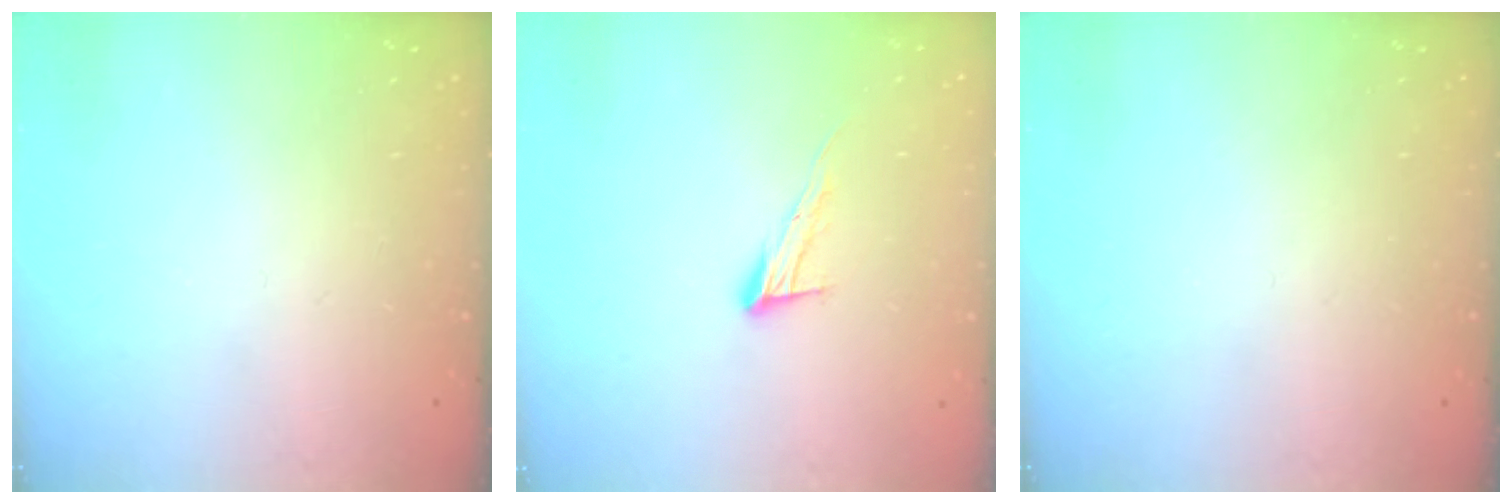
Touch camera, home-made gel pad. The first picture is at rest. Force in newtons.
{"total": 8.8, "press": 8.7, "slide": 0.2}
{"total": 0.0}